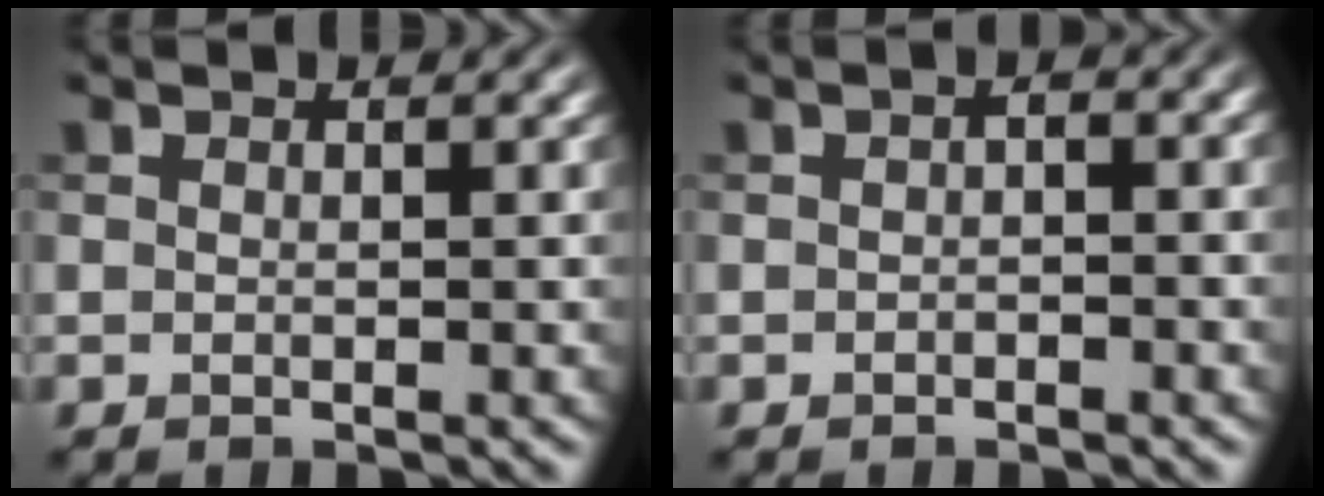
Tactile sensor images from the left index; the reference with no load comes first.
{"total": 1.0, "force": [-0.5, 0.5, 0.8], "torque": [-0.015, 0.004, -0.009]}